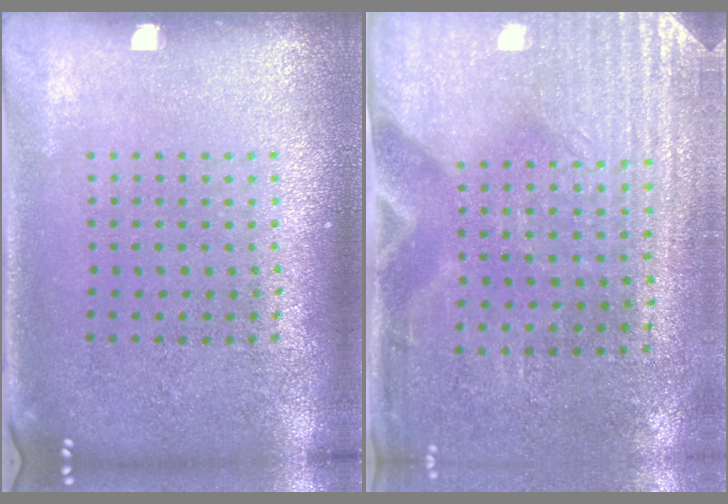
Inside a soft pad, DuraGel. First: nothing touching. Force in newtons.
{"total": 2.9, "press": 2.6, "slide": 1.5}